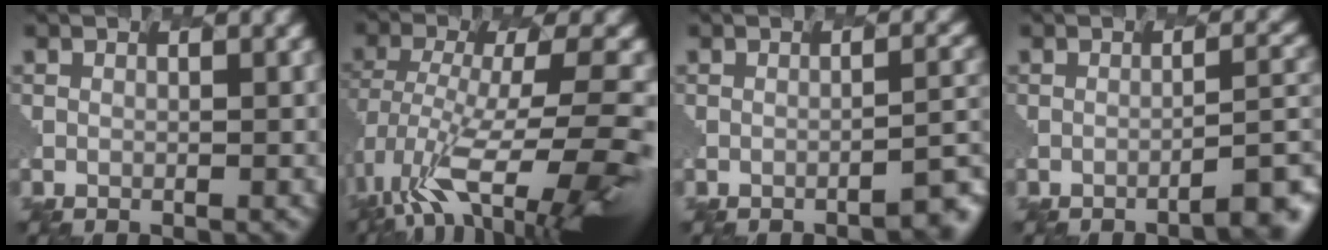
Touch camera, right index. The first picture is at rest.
{"total": 10.1, "force": [-5.4, 3.4, 7.9], "torque": [-0.164, -0.006, -0.076]}
{"total": 3.2, "force": [-1.9, 0.7, 2.4], "torque": [-0.031, 0.002, -0.028]}
{"total": 3.9, "force": [-2.5, 0.9, 3.0], "torque": [-0.030, 0.008, -0.037]}